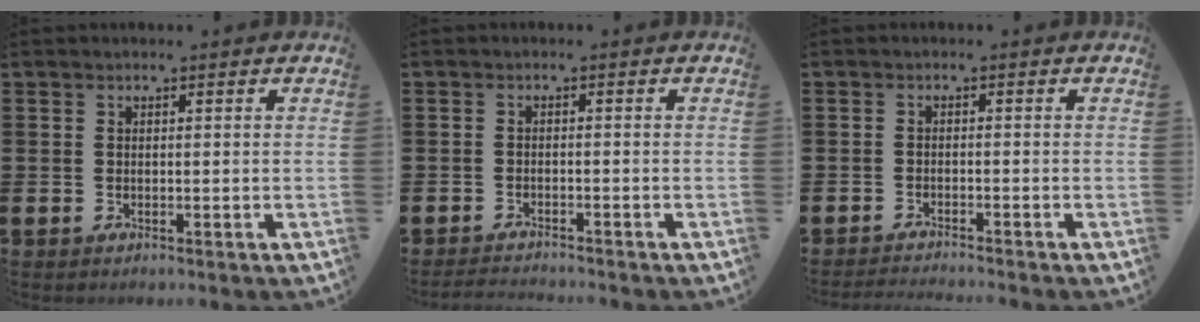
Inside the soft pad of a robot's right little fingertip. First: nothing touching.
{"total": 1.5, "force": [-1.5, -0.1, 0.1], "torque": [-0.004, 0.002, -0.030]}
{"total": 1.4, "force": [-1.3, -0.2, 0.2], "torque": [-0.003, 0.001, -0.027]}